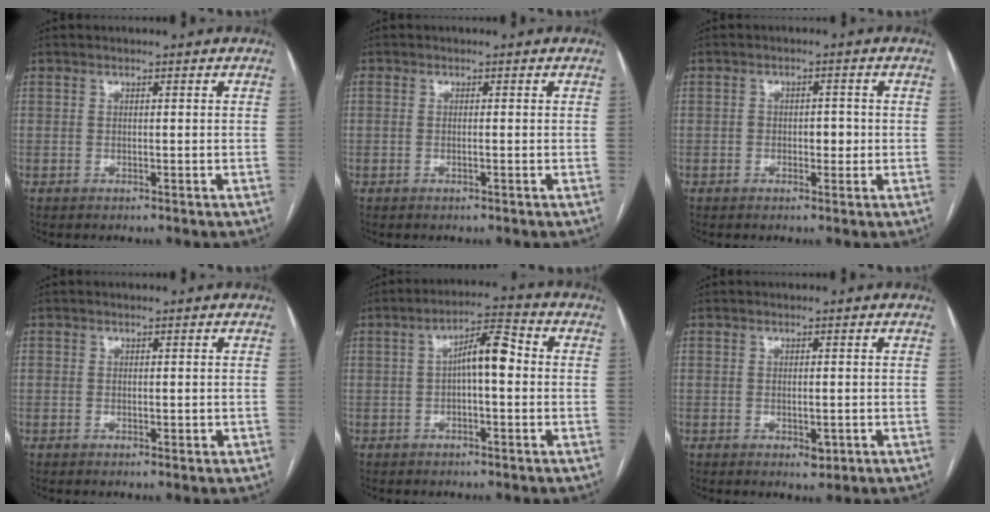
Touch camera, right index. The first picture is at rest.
{"total": 0.7, "force": [-0.1, 0.2, 0.7], "torque": [-0.017, 0.003, 0.000]}
{"total": 2.7, "force": [-0.4, 1.7, 2.2], "torque": [-0.028, 0.006, -0.004]}
{"total": 1.5, "force": [-0.1, 1.1, 1.0], "torque": [-0.014, 0.004, 0.000]}
{"total": 6.7, "force": [0.3, 1.9, 6.4], "torque": [-0.110, 0.027, 0.003]}
{"total": 2.1, "force": [-0.5, 1.1, 1.8], "torque": [-0.029, -0.004, -0.001]}